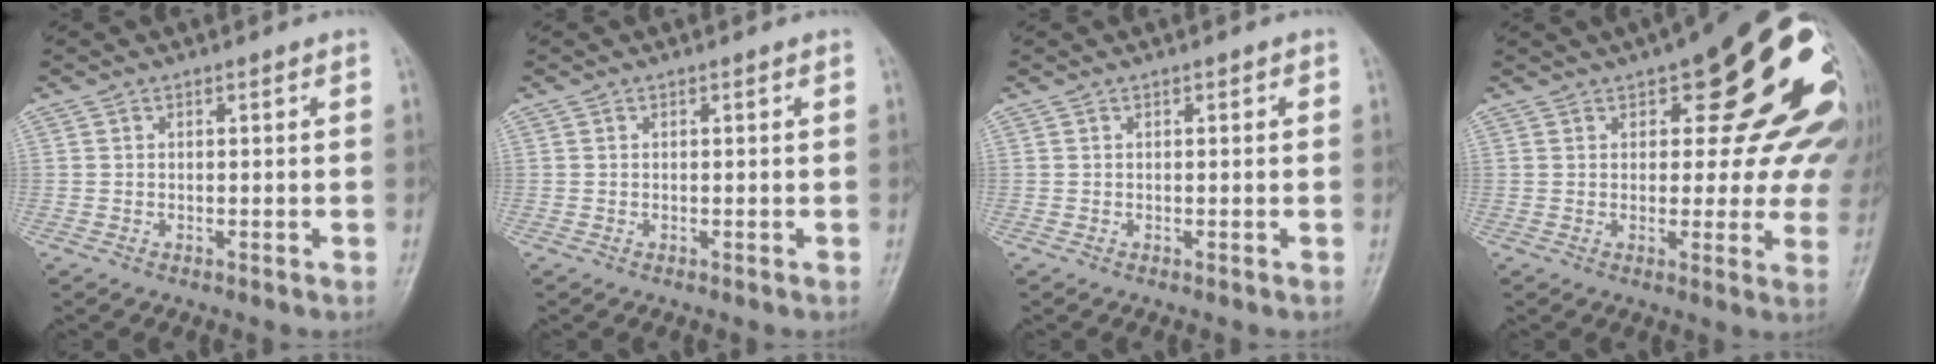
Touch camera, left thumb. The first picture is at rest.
{"total": 0.0}
{"total": 0.0}
{"total": 24.5, "force": [9.5, 9.7, 20.4], "torque": [-0.206, 0.008, 0.121]}